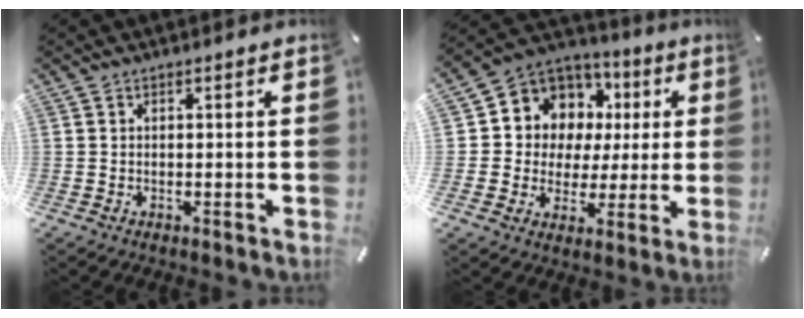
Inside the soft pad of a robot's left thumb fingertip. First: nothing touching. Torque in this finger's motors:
{"motor_torque": [0.45, 0.45, 0.19, -0.01, 0.30]}